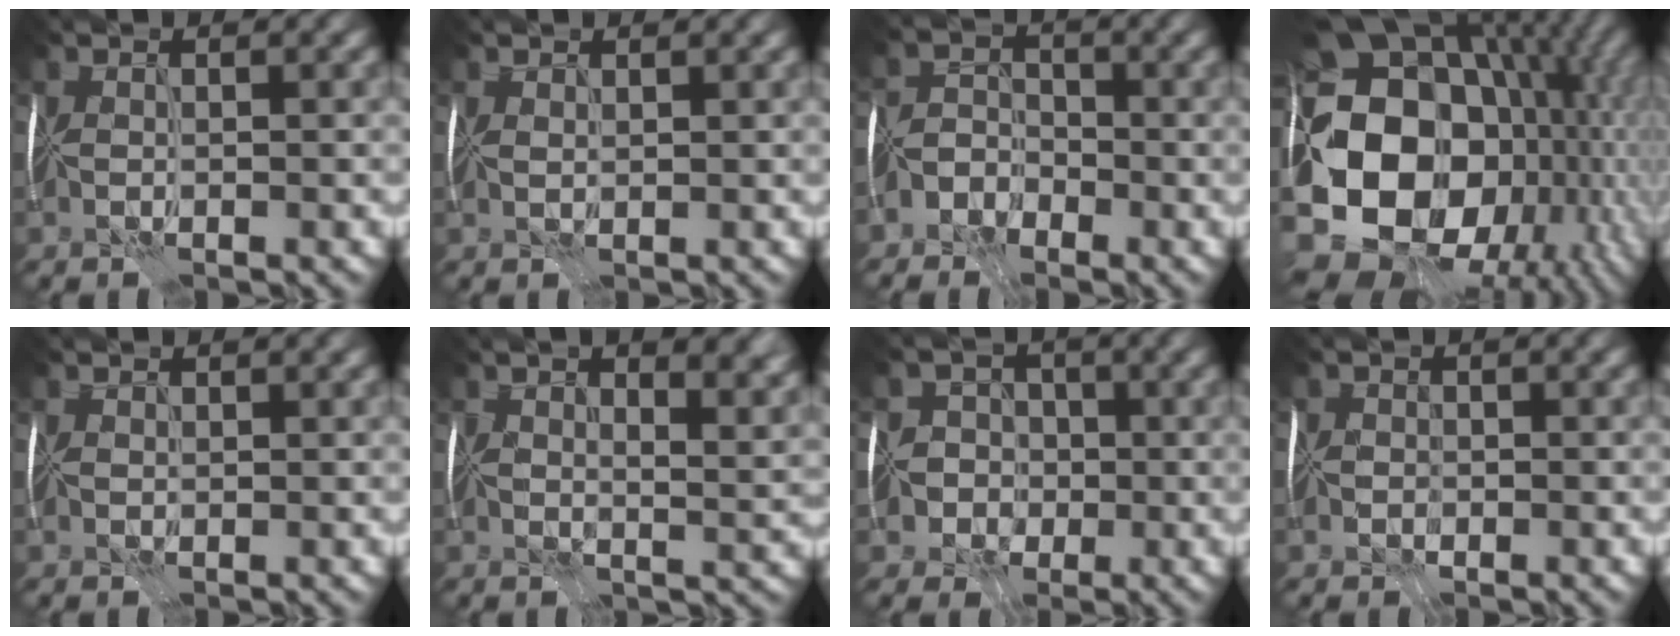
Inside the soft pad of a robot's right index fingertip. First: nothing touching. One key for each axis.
{"total": 0.8, "fx": 0.8, "fy": 0.3, "fz": 0.2, "tx": -0.006, "ty": 0.005, "tz": 0.012}
{"total": 3.3, "fx": -3.0, "fy": 1.4, "fz": 0.2, "tx": 0.013, "ty": 0.004, "tz": -0.062}
{"total": 20.2, "fx": -1.9, "fy": 15.4, "fz": 13.0, "tx": -0.231, "ty": 0.002, "tz": -0.016}
{"total": 0.9, "fx": 0.7, "fy": 0.5, "fz": 0.2, "tx": -0.007, "ty": 0.005, "tz": 0.008}
{"total": 10.3, "fx": 5.2, "fy": 4.6, "fz": 7.7, "tx": -0.071, "ty": 0.047, "tz": 0.049}
{"total": 4.6, "fx": -1.8, "fy": 4.2, "fz": 0.7, "tx": 0.019, "ty": 0.013, "tz": -0.060}
{"total": 1.8, "fx": -0.5, "fy": 1.7, "fz": 0.3, "tx": 0.015, "ty": 0.011, "tz": -0.021}